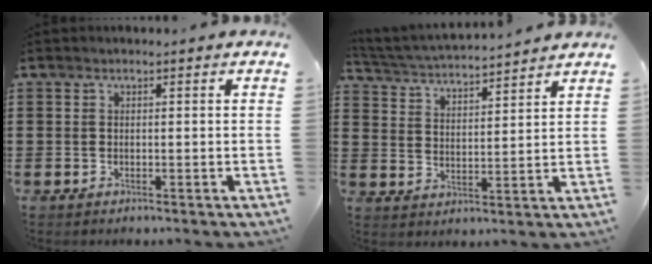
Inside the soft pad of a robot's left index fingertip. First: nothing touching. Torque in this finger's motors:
{"motor_torque": [0.14, -0.13, 0.18, 0.07]}